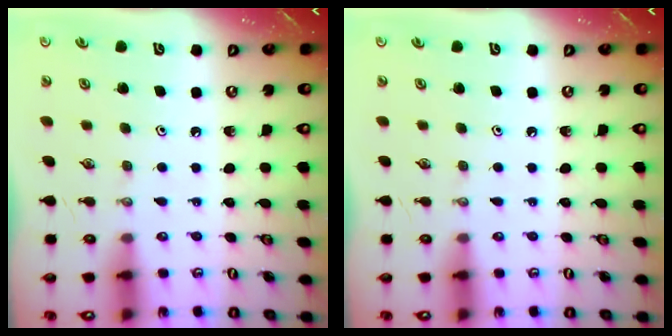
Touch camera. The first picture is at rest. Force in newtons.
{"total": 0.0}